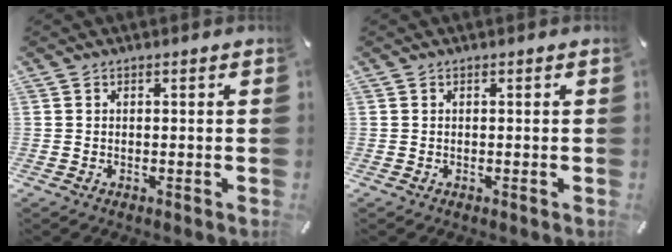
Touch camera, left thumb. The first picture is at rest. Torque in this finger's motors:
{"motor_torque": [0.00, 0.00, 0.00, 0.00, 0.00]}